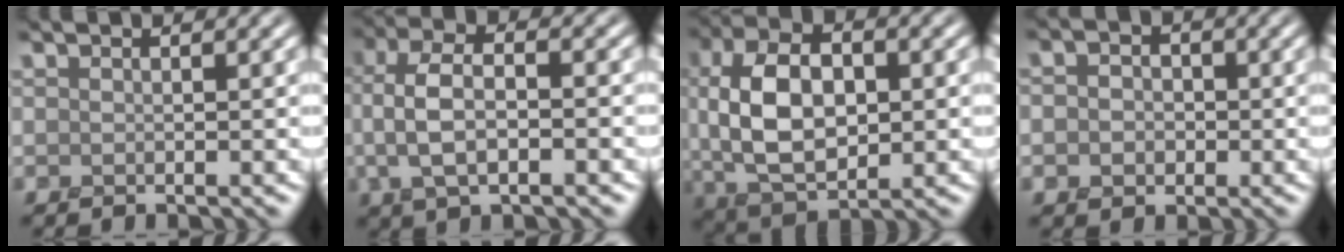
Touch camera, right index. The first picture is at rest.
{"total": 4.6, "force": [-0.5, 2.1, 4.1], "torque": [-0.084, 0.002, -0.014]}
{"total": 8.8, "force": [0.2, 5.2, 7.1], "torque": [-0.147, 0.003, 0.000]}
{"total": 2.8, "force": [-0.6, 2.3, 1.4], "torque": [-0.020, -0.006, -0.018]}